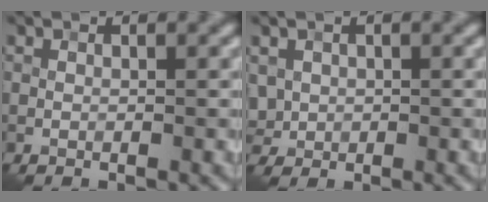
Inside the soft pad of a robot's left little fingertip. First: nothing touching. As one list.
[{"total": 2.2, "force": [0.5, 2.0, 0.8], "torque": [-0.019, -0.002, 0.013]}]